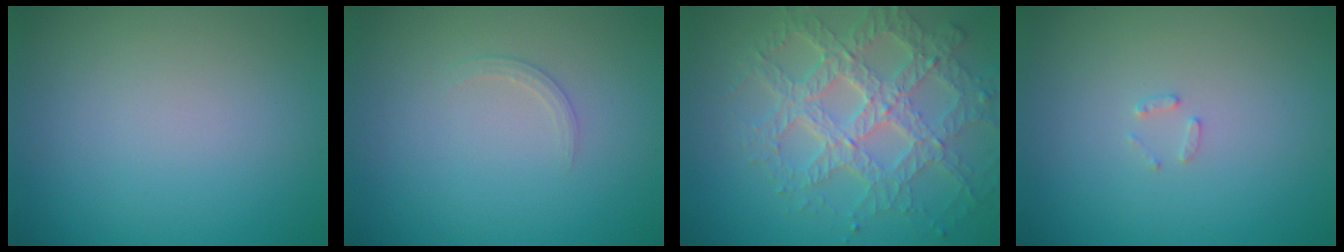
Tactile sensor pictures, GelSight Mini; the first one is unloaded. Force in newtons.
{"total": 1.0, "press": 1.0, "slide": 0.0}
{"total": 7.7, "press": 5.4, "slide": 5.4}
{"total": 0.9, "press": 0.9, "slide": 0.2}